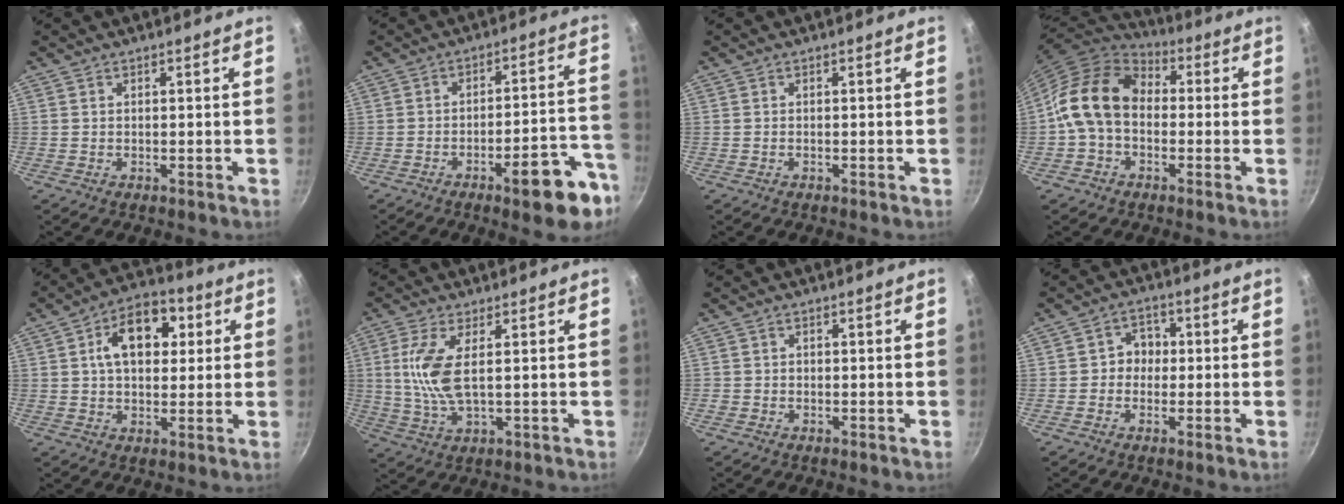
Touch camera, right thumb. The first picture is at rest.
{"total": 13.1, "force": [-7.1, 3.2, 10.5], "torque": [-0.120, 0.057, -0.094]}
{"total": 0.0}
{"total": 13.7, "force": [-1.0, 10.0, 9.3], "torque": [-0.165, 0.035, -0.033]}
{"total": 12.6, "force": [3.2, 7.9, 9.4], "torque": [-0.118, 0.012, 0.044]}
{"total": 8.7, "force": [1.4, 3.1, 8.0], "torque": [-0.193, -0.006, 0.033]}
{"total": 1.0, "force": [-0.3, 1.0, 0.1], "torque": [0.006, 0.006, -0.007]}
{"total": 4.7, "force": [-0.2, 4.0, 2.3], "torque": [-0.006, 0.016, -0.014]}